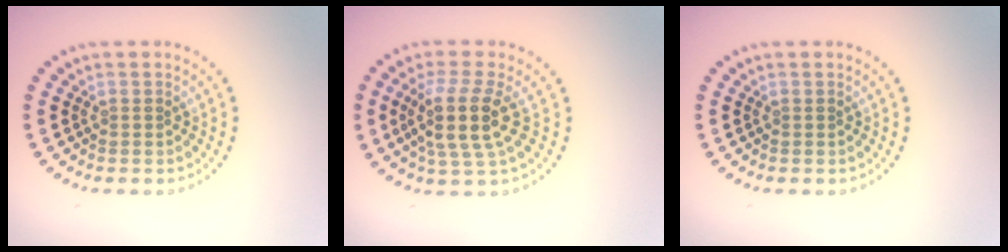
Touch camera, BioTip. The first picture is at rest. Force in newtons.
{"total": 4.4, "press": 3.6, "slide": 2.5}
{"total": 0.0}